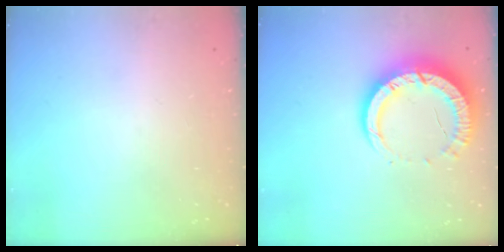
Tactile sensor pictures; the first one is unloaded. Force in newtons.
{"total": 11.1, "press": 11.1, "slide": 1.0}